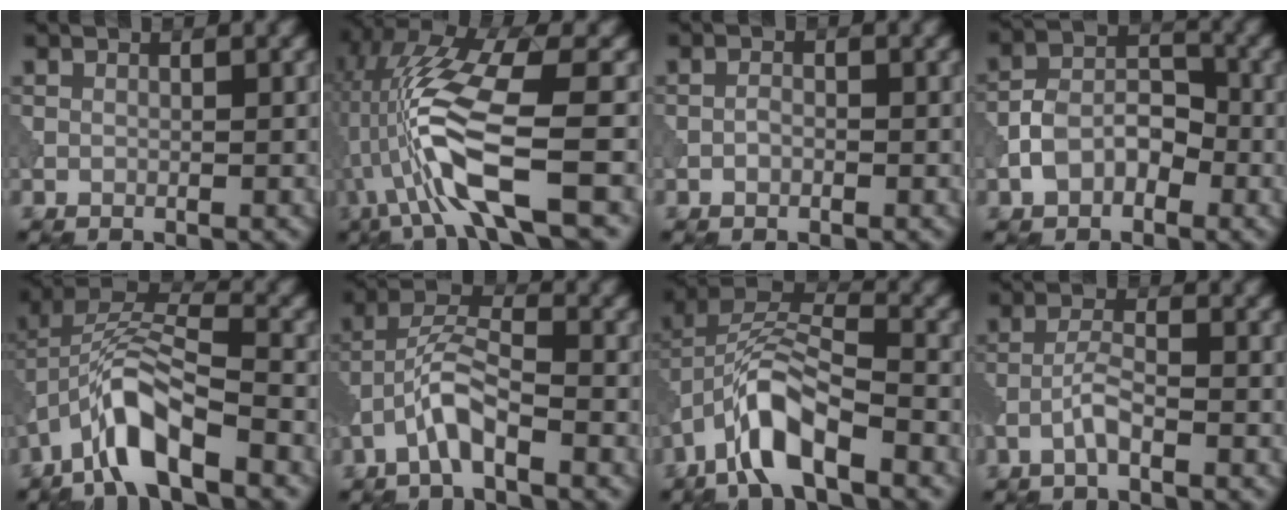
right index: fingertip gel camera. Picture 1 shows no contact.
{"total": 12.0, "force": [-2.7, 3.4, 11.2], "torque": [-0.235, 0.003, -0.050]}
{"total": 0.8, "force": [-0.3, 0.5, 0.5], "torque": [-0.012, 0.002, -0.008]}
{"total": 4.1, "force": [-1.8, 2.6, 2.6], "torque": [-0.049, 0.014, -0.038]}
{"total": 8.5, "force": [-4.5, 2.8, 6.6], "torque": [-0.124, 0.016, -0.091]}
{"total": 4.3, "force": [-2.4, 1.1, 3.4], "torque": [-0.069, 0.015, -0.054]}
{"total": 7.7, "force": [-4.2, 2.7, 5.8], "torque": [-0.109, 0.014, -0.086]}
{"total": 2.4, "force": [-1.4, 0.4, 1.9], "torque": [-0.041, 0.009, -0.034]}